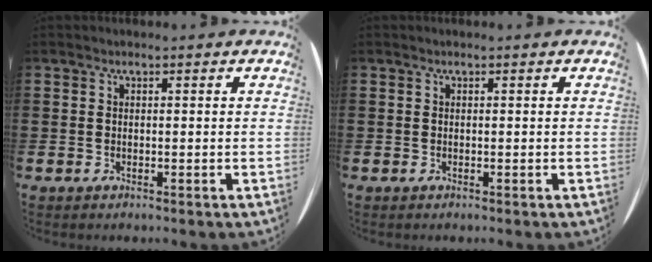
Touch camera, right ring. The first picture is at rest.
{"total": 0.0}